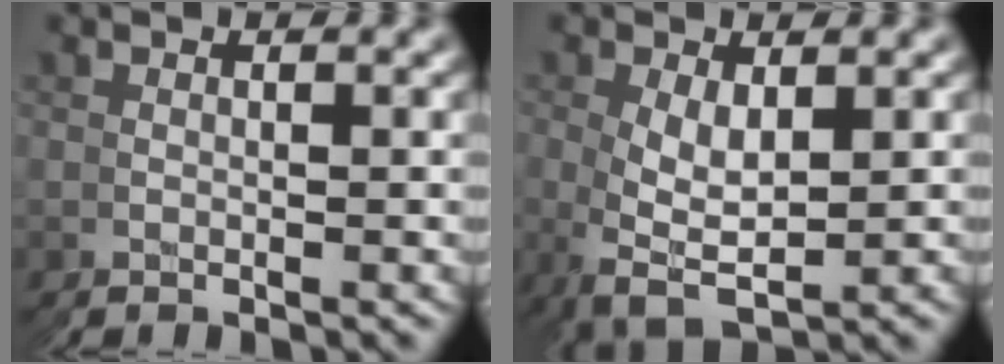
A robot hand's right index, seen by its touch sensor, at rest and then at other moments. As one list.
[{"total": 5.2, "force": [-1.0, 3.6, 3.5], "torque": [-0.082, -0.024, -0.007]}]